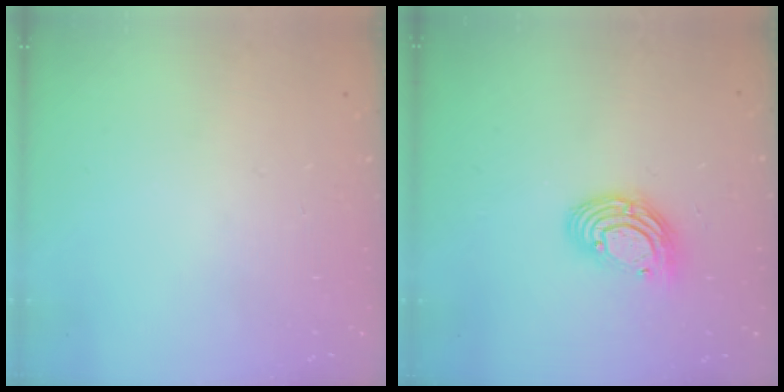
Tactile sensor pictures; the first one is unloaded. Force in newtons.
{"total": 10.3, "press": 10.3, "slide": 1.0}